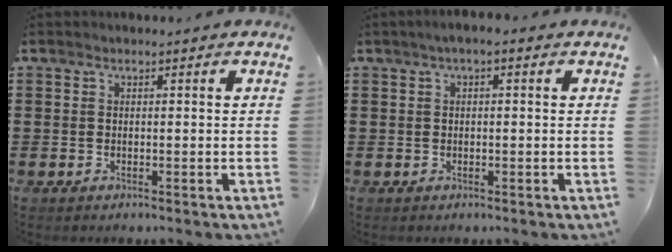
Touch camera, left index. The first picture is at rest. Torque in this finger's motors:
{"motor_torque": [0.78, -0.55, 0.37, 0.09]}